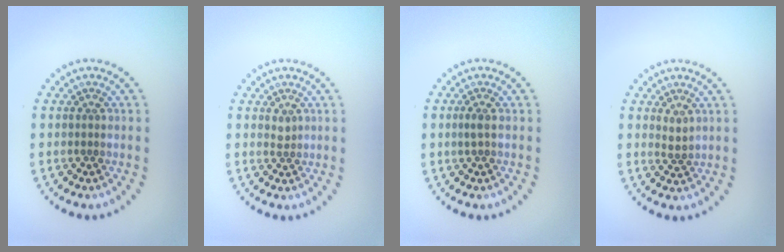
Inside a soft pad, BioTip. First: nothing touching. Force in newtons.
{"total": 0.9, "press": 0.7, "slide": 0.6}
{"total": 0.8, "press": 0.7, "slide": 0.4}
{"total": 1.1, "press": 0.9, "slide": 0.6}